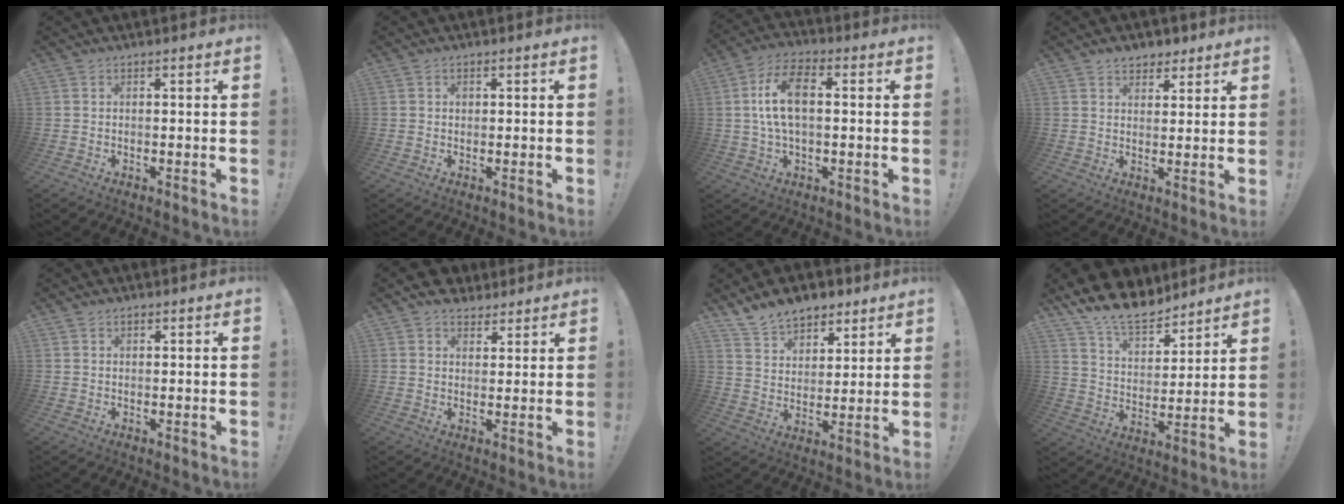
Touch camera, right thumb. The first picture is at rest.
{"total": 0.9, "force": [0.1, 0.8, 0.4], "torque": [-0.009, 0.003, 0.002]}
{"total": 11.4, "force": [1.3, 5.9, 9.7], "torque": [-0.184, 0.010, 0.024]}
{"total": 5.1, "force": [3.6, 3.4, 1.0], "torque": [-0.004, -0.021, 0.066]}
{"total": 1.1, "force": [0.9, 0.6, 0.2], "torque": [0.001, -0.002, 0.016]}
{"total": 5.8, "force": [4.2, 3.8, 1.3], "torque": [-0.015, -0.024, 0.080]}
{"total": 10.9, "force": [8.6, 6.0, 2.9], "torque": [-0.055, -0.059, 0.167]}
{"total": 13.7, "force": [11.5, 5.7, 4.8], "torque": [-0.092, -0.088, 0.213]}